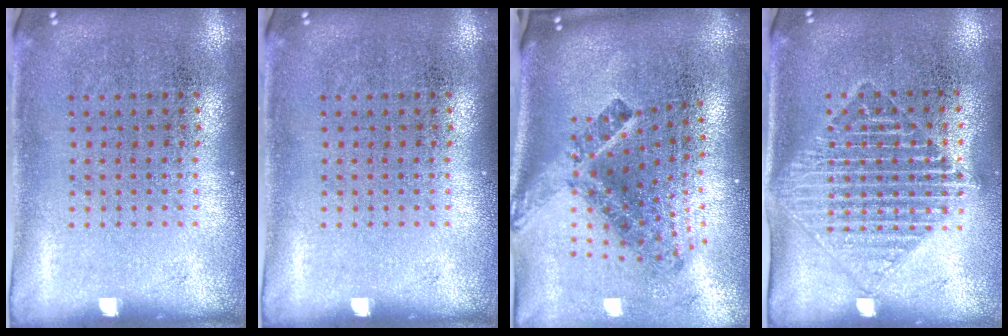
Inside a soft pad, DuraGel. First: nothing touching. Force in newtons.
{"total": 0.0}
{"total": 2.9, "press": 1.7, "slide": 2.4}
{"total": 1.6, "press": 1.4, "slide": 0.8}